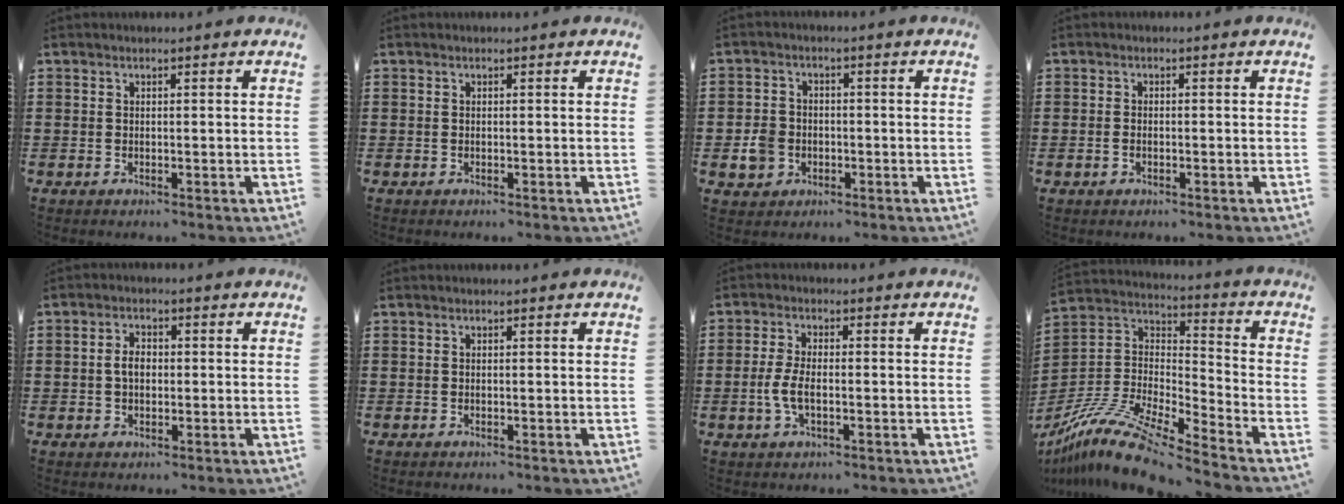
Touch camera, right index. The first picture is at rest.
{"total": 0.0}
{"total": 4.1, "force": [-1.3, 3.5, 1.6], "torque": [-0.051, 0.000, -0.029]}
{"total": 1.0, "force": [-0.4, 0.5, 0.7], "torque": [-0.016, -0.001, -0.007]}
{"total": 2.9, "force": [0.0, 1.8, 2.3], "torque": [-0.046, 0.006, -0.002]}
{"total": 0.0}
{"total": 4.2, "force": [-0.9, 1.7, 3.7], "torque": [-0.093, -0.008, -0.023]}
{"total": 13.2, "force": [-11.2, 1.9, 6.8], "torque": [-0.151, 0.018, -0.223]}